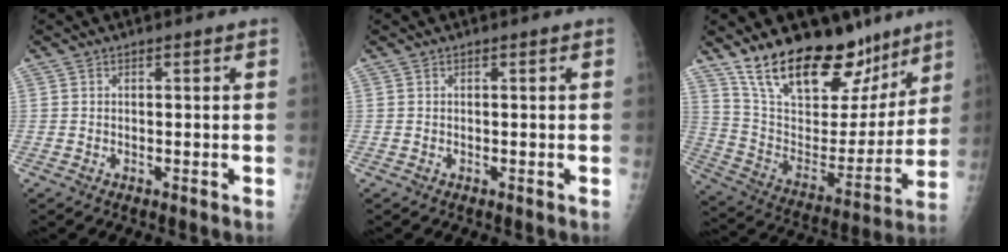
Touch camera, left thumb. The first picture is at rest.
{"total": 0.0}
{"total": 26.2, "force": [18.5, 11.9, 14.2], "torque": [-0.182, -0.079, 0.309]}